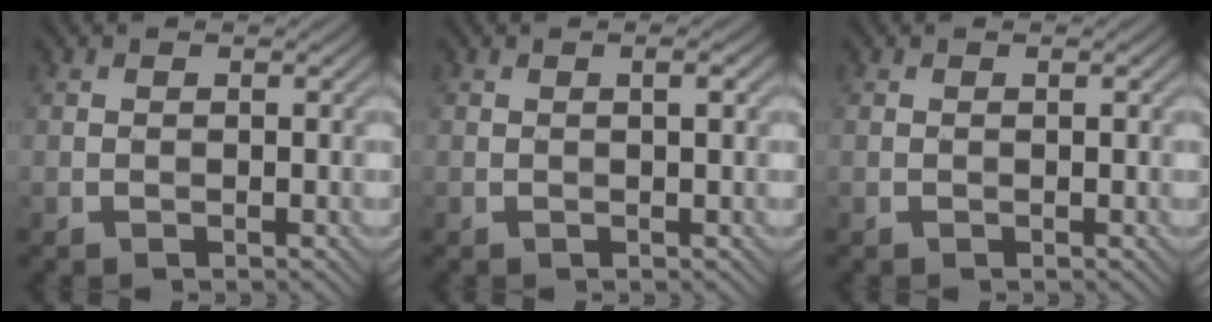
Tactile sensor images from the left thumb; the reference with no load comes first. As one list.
[{"total": 1.0, "force": [0.2, 0.0, 1.0], "torque": [-0.019, 0.004, 0.003]}, {"total": 0.0}]